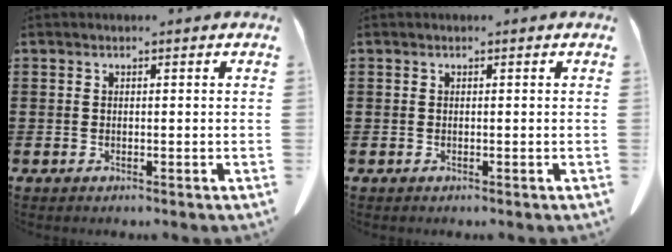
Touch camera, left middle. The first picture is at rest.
{"total": 0.0}